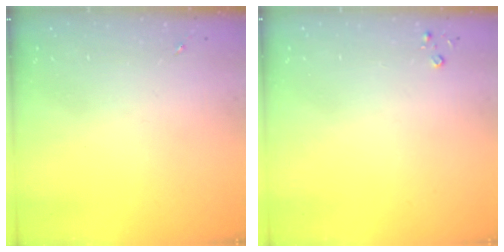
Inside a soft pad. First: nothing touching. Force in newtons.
{"total": 2.6, "press": 2.6, "slide": 0.3}